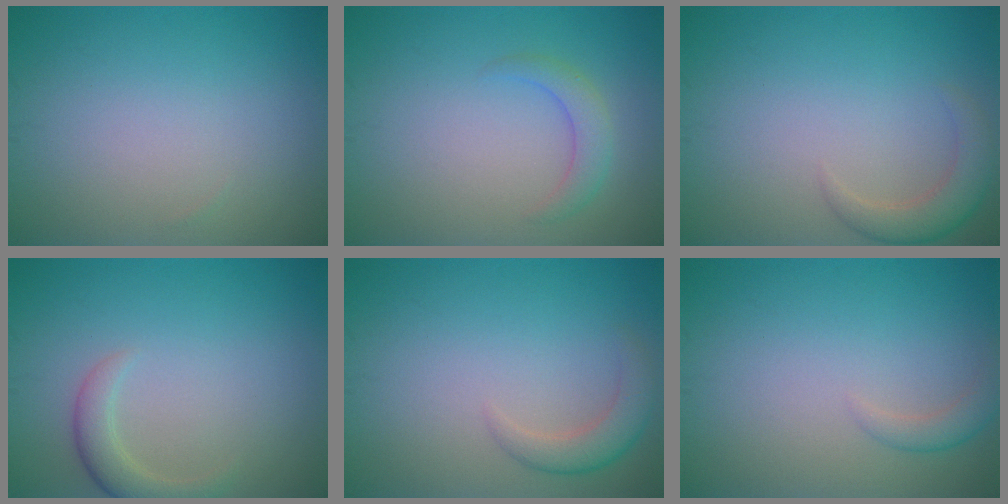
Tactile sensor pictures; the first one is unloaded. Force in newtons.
{"total": 2.0, "press": 2.0, "slide": 0.1}
{"total": 2.9, "press": 2.9, "slide": 0.3}
{"total": 2.5, "press": 2.5, "slide": 0.2}
{"total": 2.6, "press": 2.6, "slide": 0.3}
{"total": 1.5, "press": 1.5, "slide": 0.1}